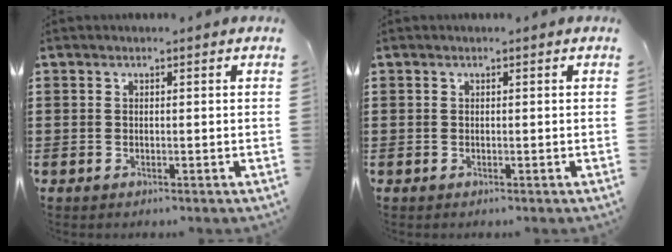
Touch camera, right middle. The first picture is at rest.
{"total": 0.0}